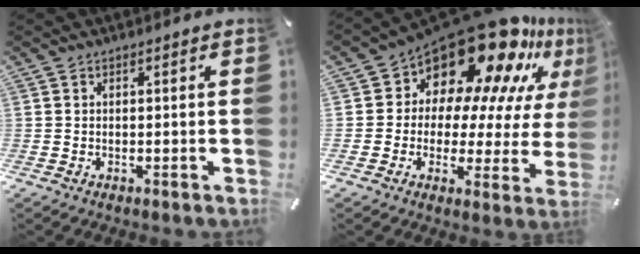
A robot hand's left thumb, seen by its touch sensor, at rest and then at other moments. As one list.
[{"total": 21.3, "force": [16.2, 9.7, 9.9], "torque": [-0.141, -0.145, 0.277]}]